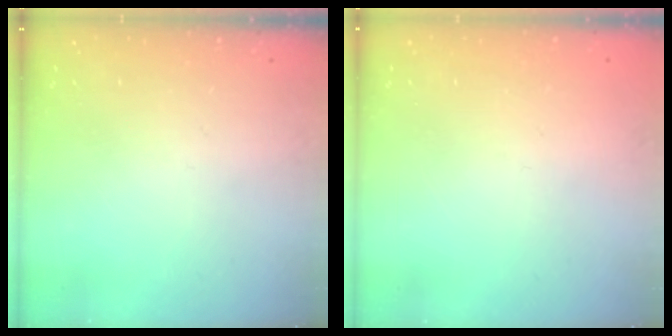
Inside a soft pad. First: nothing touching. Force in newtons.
{"total": 2.2, "press": 2.2, "slide": 0.1}